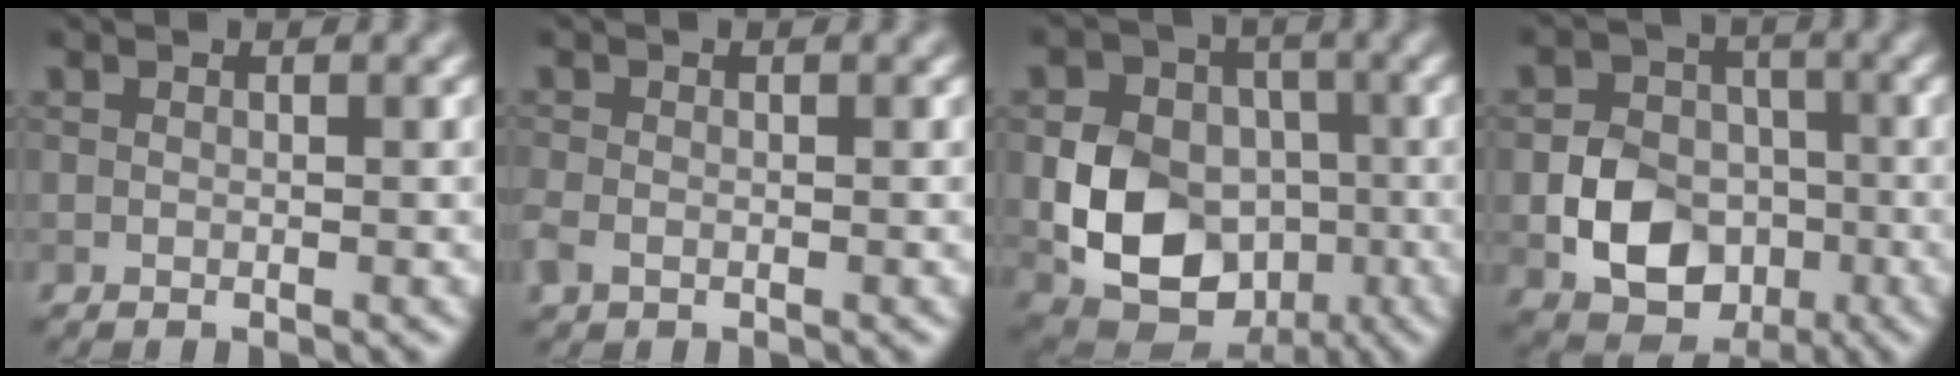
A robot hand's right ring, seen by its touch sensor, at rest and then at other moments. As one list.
[{"total": 1.5, "force": [-0.8, 1.0, 0.9], "torque": [-0.022, -0.003, -0.018]}, {"total": 9.4, "force": [-1.6, 7.6, 5.4], "torque": [-0.096, -0.009, -0.039]}, {"total": 6.9, "force": [-2.0, 5.5, 3.6], "torque": [-0.061, -0.007, -0.040]}]